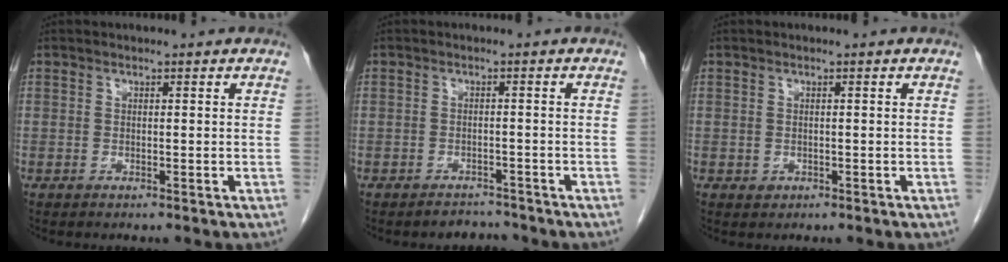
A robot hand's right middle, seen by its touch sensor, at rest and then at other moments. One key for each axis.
{"total": 2.2, "fx": -2.0, "fy": 0.7, "fz": -0.6, "tx": 0.013, "ty": 0.000, "tz": -0.029}
{"total": 0.7, "fx": -0.2, "fy": 0.6, "fz": 0.2, "tx": -0.005, "ty": 0.001, "tz": 0.001}